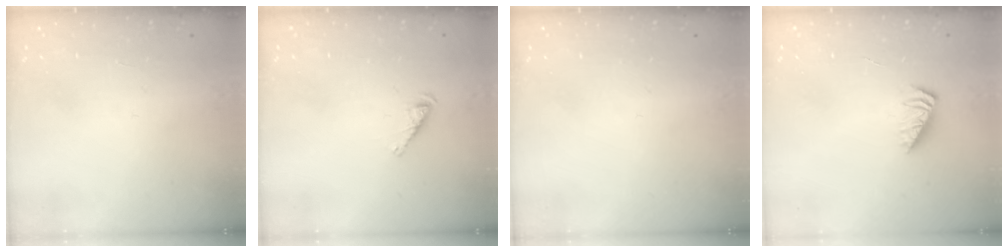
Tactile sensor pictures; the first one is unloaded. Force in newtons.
{"total": 2.8, "press": 2.8, "slide": 0.5}
{"total": 0.0}
{"total": 2.5, "press": 2.5, "slide": 0.4}